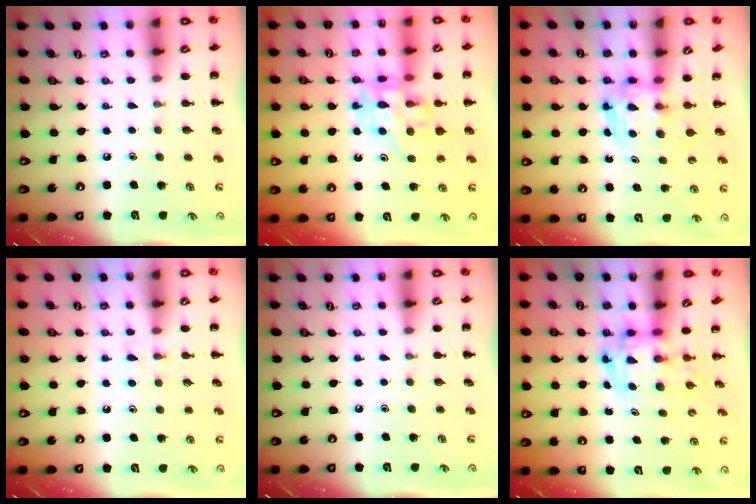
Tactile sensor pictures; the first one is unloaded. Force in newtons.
{"total": 11.5, "press": 11.0, "slide": 3.4}
{"total": 3.7, "press": 3.7, "slide": 0.2}
{"total": 3.0, "press": 2.7, "slide": 1.2}
{"total": 0.0}
{"total": 2.9, "press": 2.9, "slide": 0.5}